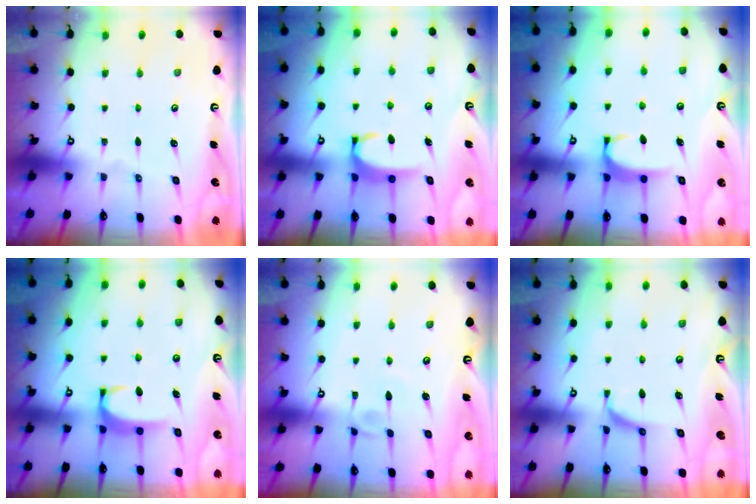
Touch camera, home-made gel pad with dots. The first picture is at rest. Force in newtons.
{"total": 3.5, "press": 3.5, "slide": 0.5}
{"total": 1.6, "press": 1.6, "slide": 0.5}
{"total": 2.8, "press": 2.8, "slide": 0.4}
{"total": 3.9, "press": 3.9, "slide": 0.1}
{"total": 1.2, "press": 1.2, "slide": 0.4}